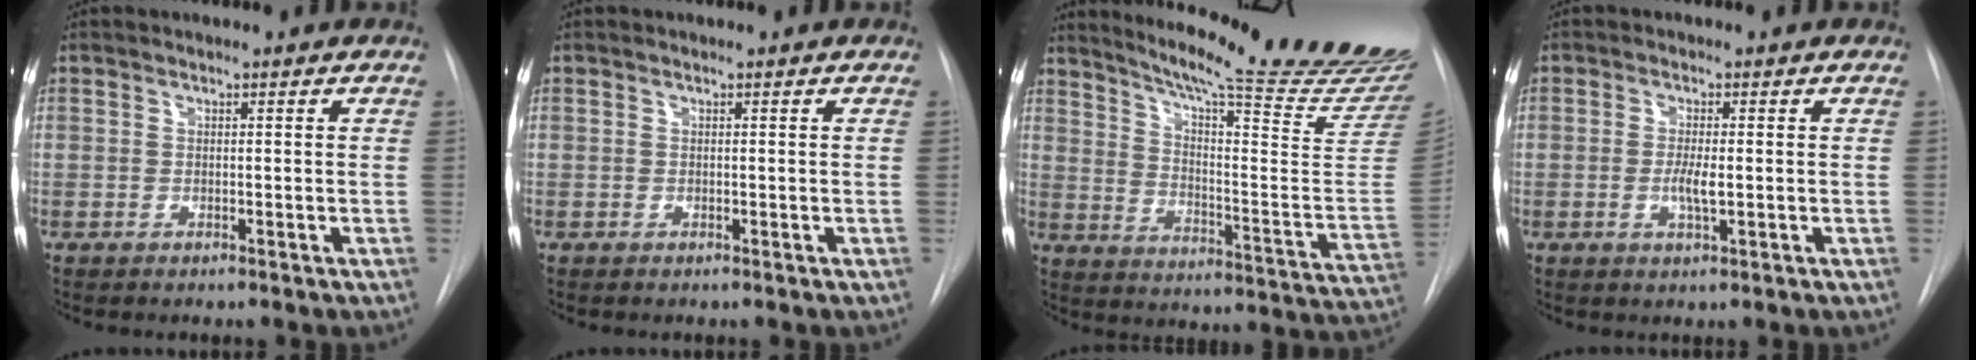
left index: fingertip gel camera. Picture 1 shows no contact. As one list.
[{"total": 0.0}, {"total": 25.7, "force": [22.6, -0.3, 12.3], "torque": [-0.188, -0.124, 0.292]}, {"total": 2.8, "force": [-1.2, 0.5, 2.5], "torque": [-0.052, -0.010, -0.017]}]